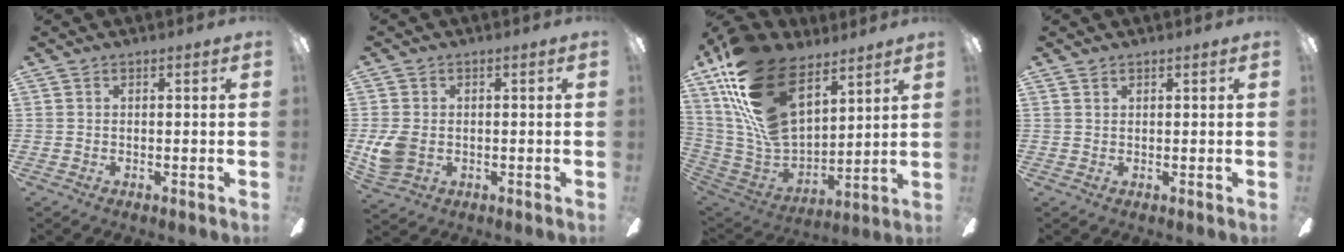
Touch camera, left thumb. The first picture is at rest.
{"total": 6.1, "force": [-0.5, 4.6, 3.9], "torque": [-0.076, 0.005, -0.007]}
{"total": 25.5, "force": [13.7, 13.8, 16.5], "torque": [-0.352, -0.070, 0.253]}
{"total": 1.0, "force": [0.8, 0.5, 0.2], "torque": [-0.006, 0.002, 0.015]}